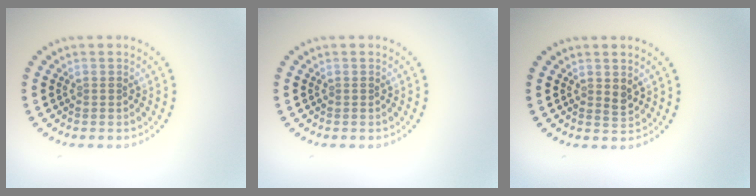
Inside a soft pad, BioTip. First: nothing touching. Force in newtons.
{"total": 0.0}
{"total": 1.0, "press": 0.9, "slide": 0.4}